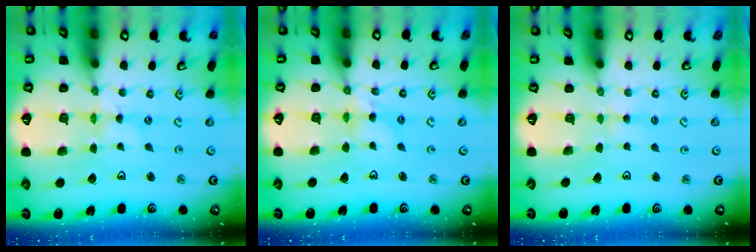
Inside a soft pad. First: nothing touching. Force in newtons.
{"total": 4.9, "press": 4.8, "slide": 0.5}
{"total": 2.8, "press": 2.8, "slide": 0.4}